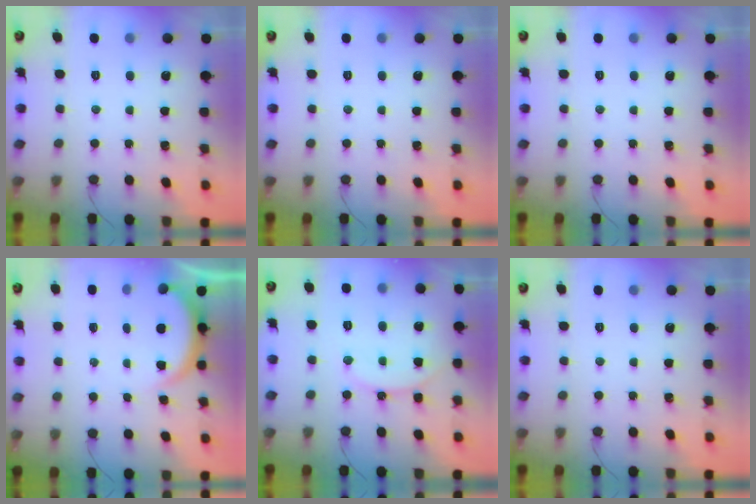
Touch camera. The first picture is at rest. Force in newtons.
{"total": 0.0}
{"total": 0.0}
{"total": 2.9, "press": 2.8, "slide": 0.5}
{"total": 12.2, "press": 12.1, "slide": 1.2}
{"total": 0.0}